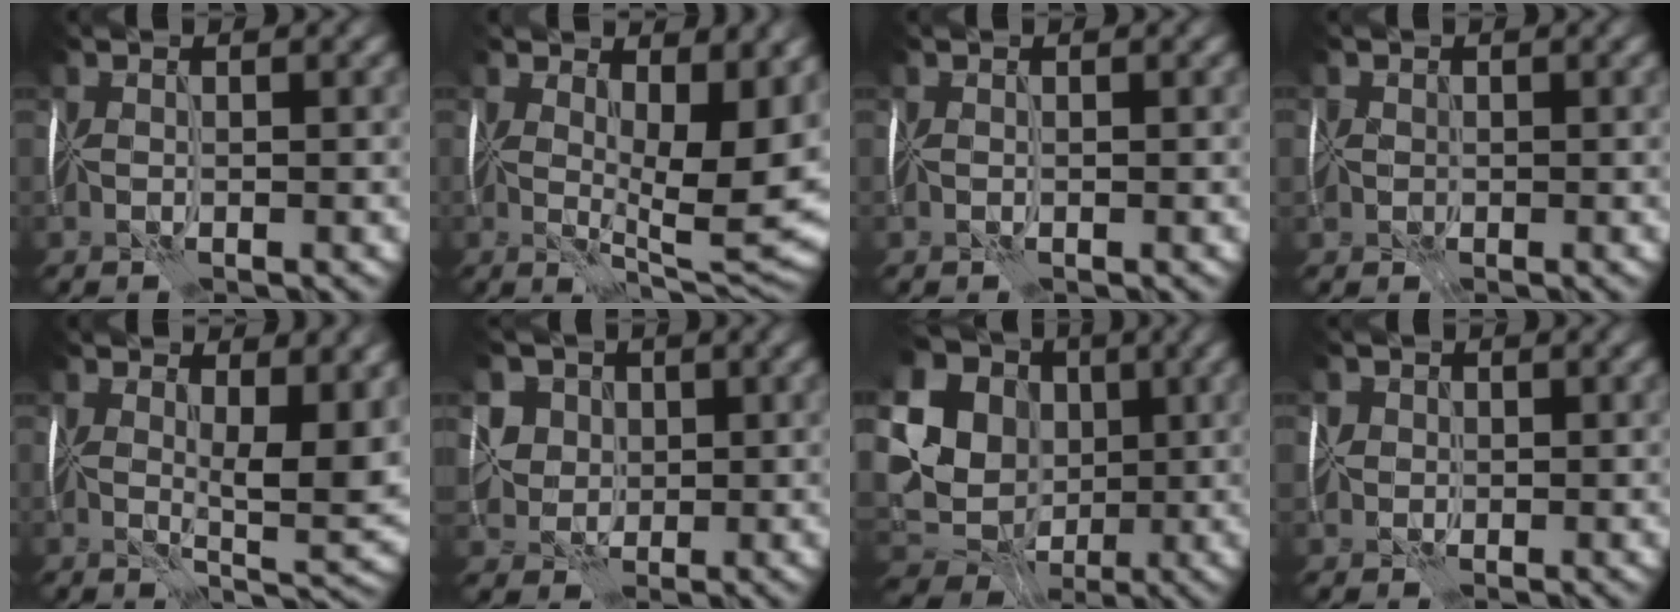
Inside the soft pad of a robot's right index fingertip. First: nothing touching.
{"total": 9.7, "force": [2.5, 3.9, 8.5], "torque": [-0.119, -0.013, 0.050]}
{"total": 0.0}
{"total": 1.2, "force": [0.1, 1.1, -0.4], "torque": [0.005, 0.006, 0.002]}
{"total": 6.3, "force": [1.6, 2.2, 5.6], "torque": [-0.087, -0.010, 0.030]}
{"total": 5.3, "force": [2.1, 4.6, 1.5], "torque": [-0.035, 0.002, 0.030]}
{"total": 16.3, "force": [2.5, 14.4, 7.3], "torque": [-0.199, 0.012, 0.035]}
{"total": 1.5, "force": [0.3, 1.4, -0.5], "torque": [0.012, 0.005, 0.001]}